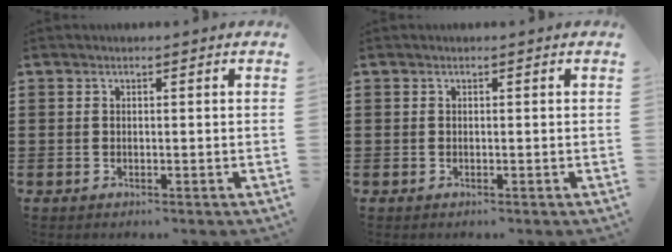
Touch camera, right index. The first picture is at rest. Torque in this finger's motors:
{"motor_torque": [-0.06, 0.00, 0.02, -0.01]}